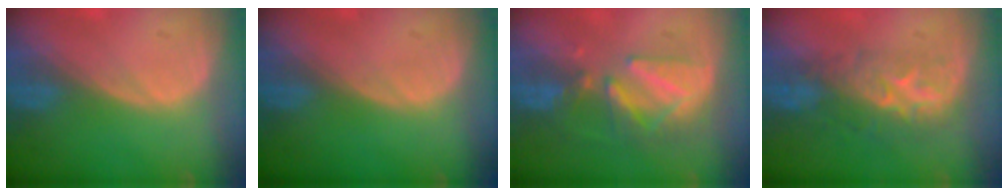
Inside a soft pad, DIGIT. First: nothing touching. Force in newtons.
{"total": 0.0}
{"total": 8.4, "press": 7.7, "slide": 3.3}
{"total": 8.2, "press": 7.4, "slide": 3.7}